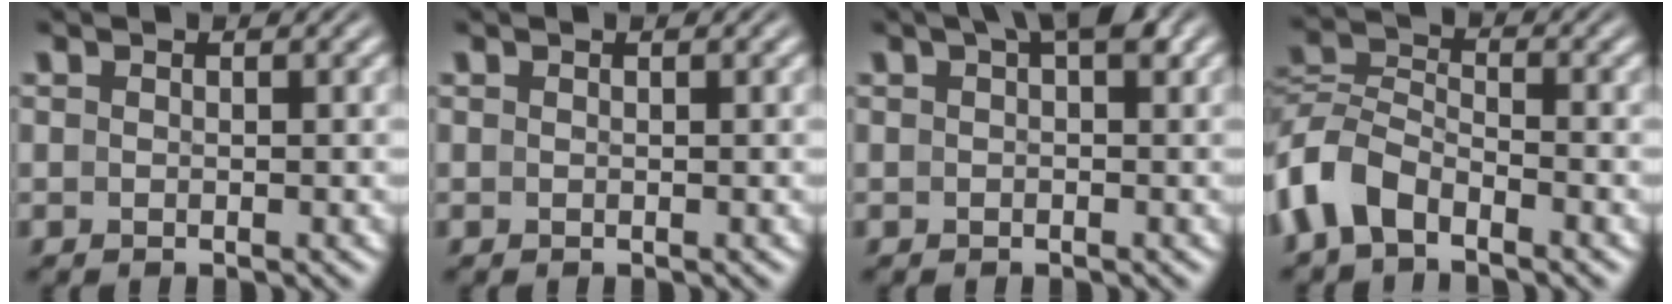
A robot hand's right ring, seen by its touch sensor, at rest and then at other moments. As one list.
[{"total": 0.0}, {"total": 2.8, "force": [1.5, 0.6, 2.3], "torque": [-0.032, 0.006, 0.023]}, {"total": 5.6, "force": [-2.9, 4.1, 2.4], "torque": [-0.071, -0.017, -0.049]}]